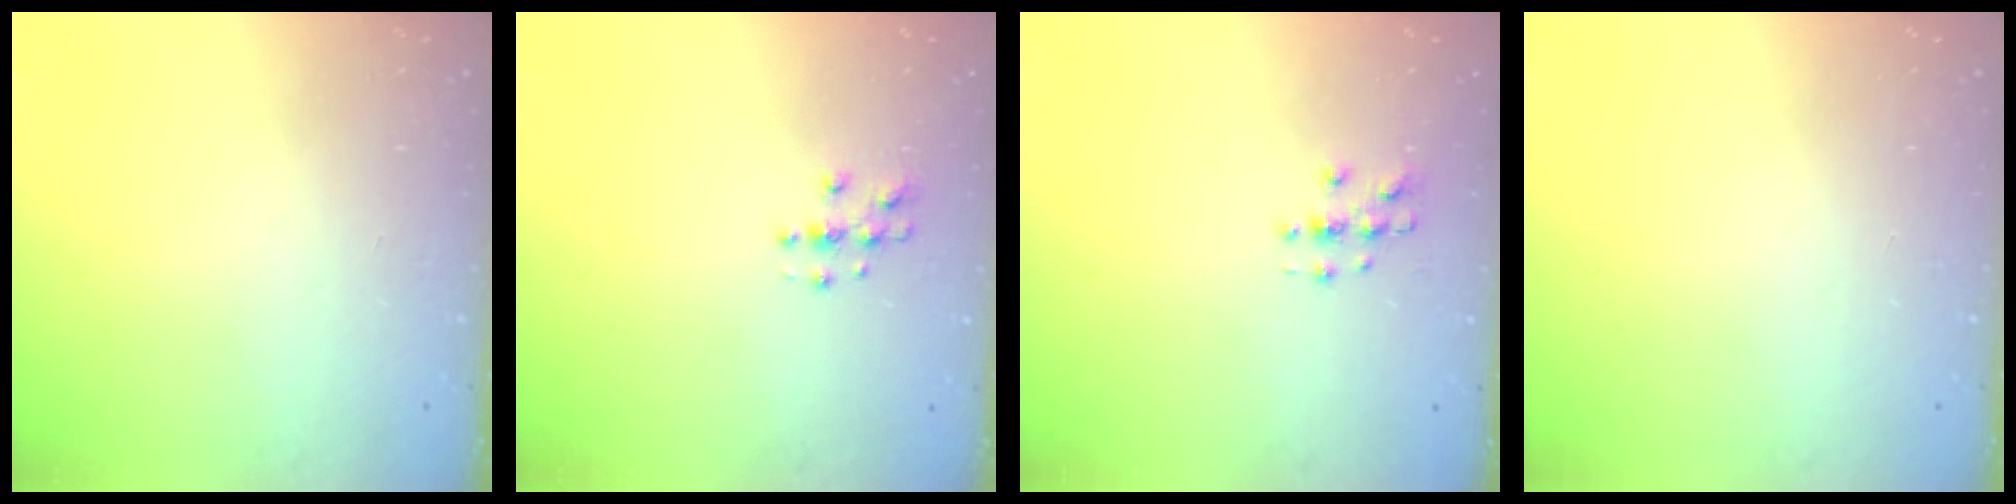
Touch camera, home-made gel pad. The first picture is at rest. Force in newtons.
{"total": 3.8, "press": 3.8, "slide": 0.5}
{"total": 2.9, "press": 2.9, "slide": 0.3}
{"total": 0.0}